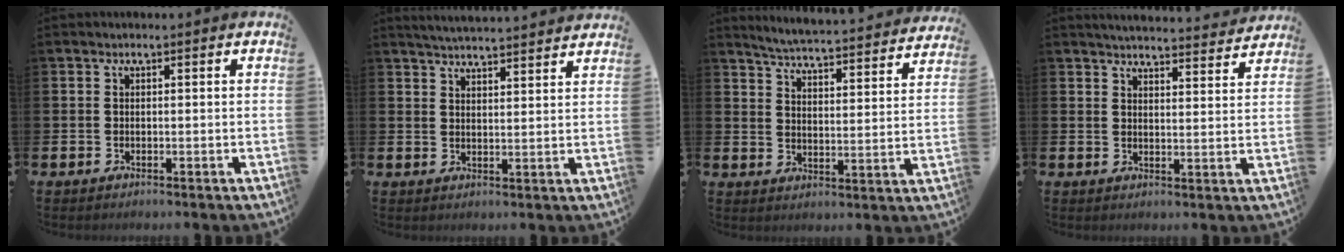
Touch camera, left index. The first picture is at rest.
{"total": 3.9, "force": [3.9, -0.4, 0.2], "torque": [-0.010, -0.027, 0.069]}
{"total": 5.0, "force": [4.9, -0.1, 0.9], "torque": [-0.043, -0.043, 0.082]}
{"total": 4.5, "force": [4.5, 0.2, 0.3], "torque": [-0.006, -0.036, 0.077]}